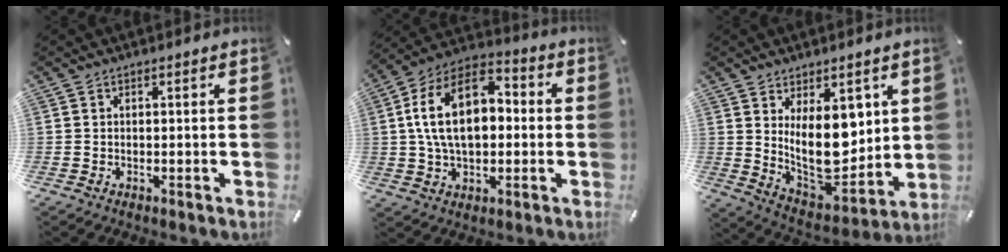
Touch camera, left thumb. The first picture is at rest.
{"total": 16.5, "force": [1.4, 10.9, 12.3], "torque": [-0.241, 0.010, 0.019]}
{"total": 14.6, "force": [4.6, 8.3, 11.1], "torque": [-0.179, -0.053, 0.085]}